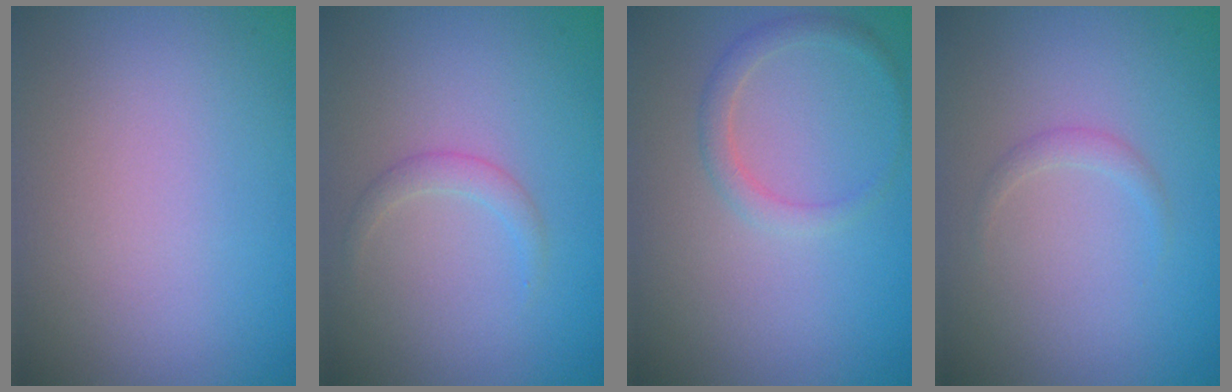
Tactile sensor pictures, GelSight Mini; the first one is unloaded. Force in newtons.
{"total": 1.2, "press": 1.2, "slide": 0.1}
{"total": 1.7, "press": 1.7, "slide": 0.2}
{"total": 0.8, "press": 0.8, "slide": 0.0}